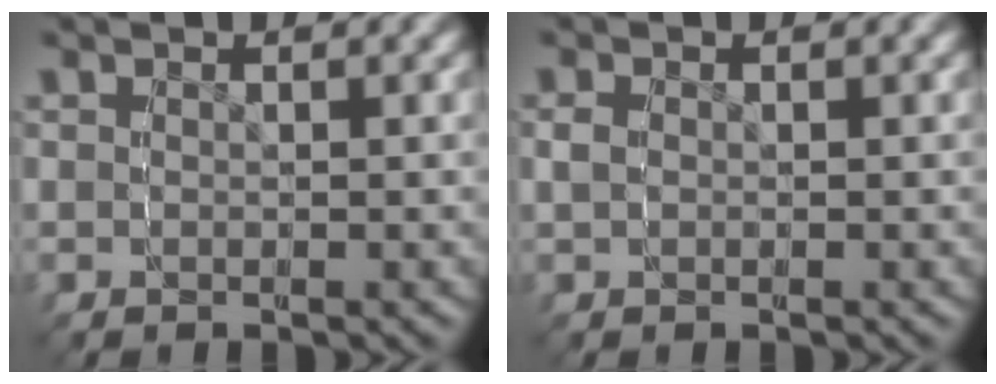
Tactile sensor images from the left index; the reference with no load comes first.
{"total": 1.1, "force": [-0.2, 0.9, 0.5], "torque": [-0.020, -0.002, 0.001]}